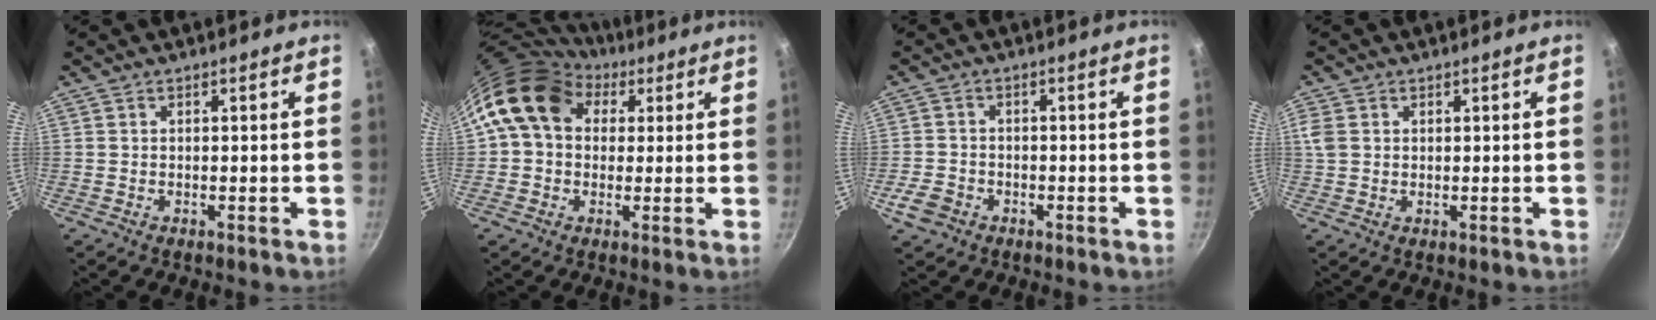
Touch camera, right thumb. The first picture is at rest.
{"total": 14.6, "force": [5.2, 11.3, 7.7], "torque": [-0.107, 0.019, 0.076]}
{"total": 4.4, "force": [-2.2, 3.4, 1.8], "torque": [-0.036, 0.020, -0.039]}
{"total": 3.6, "force": [1.0, 2.7, 2.2], "torque": [-0.043, 0.003, 0.024]}